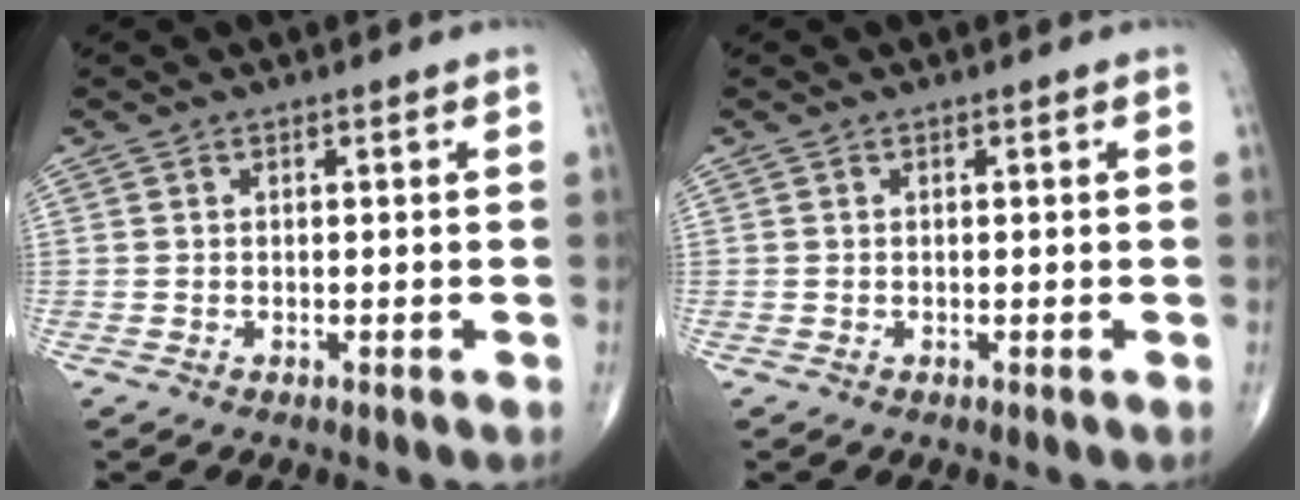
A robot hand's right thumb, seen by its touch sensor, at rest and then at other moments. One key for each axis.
{"total": 0.0}